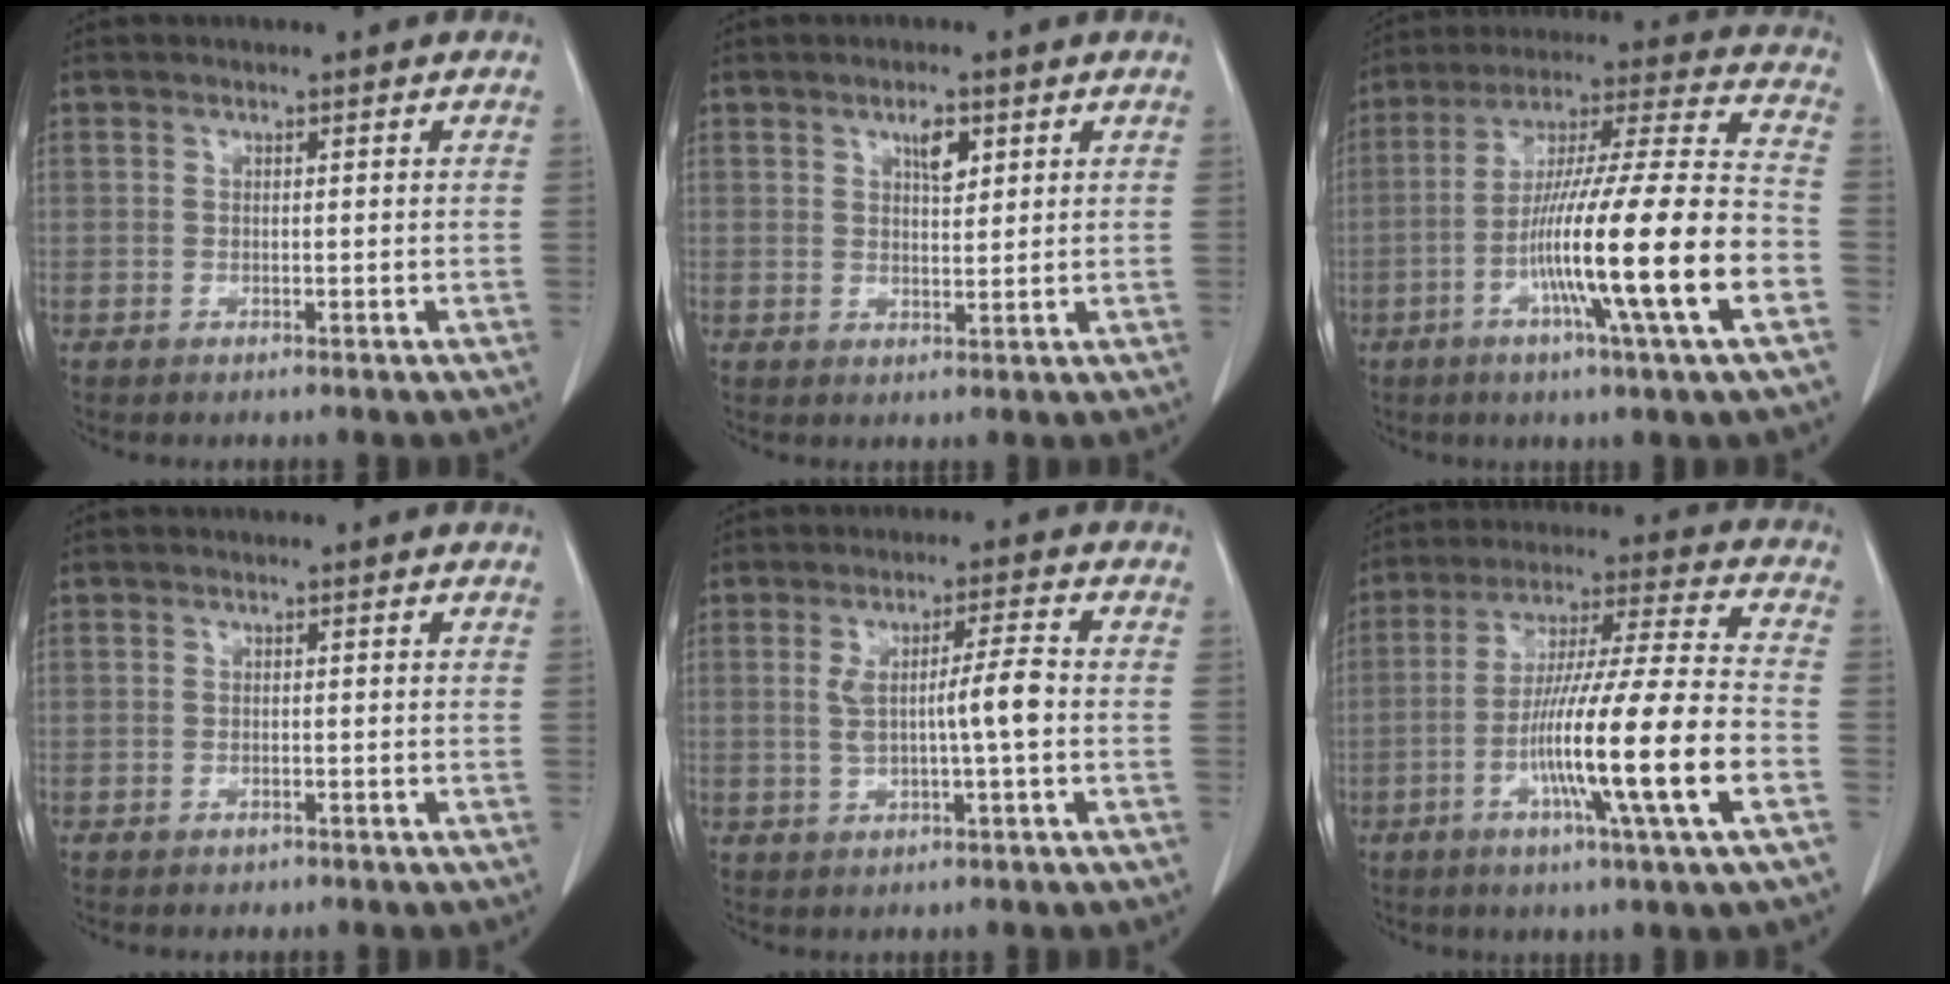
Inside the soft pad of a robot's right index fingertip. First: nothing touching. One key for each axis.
{"total": 3.2, "fx": 1.6, "fy": 1.1, "fz": 2.5, "tx": -0.043, "ty": -0.002, "tz": 0.028}
{"total": 21.0, "fx": -6.7, "fy": -0.4, "fz": 19.9, "tx": -0.330, "ty": -0.012, "tz": -0.120}
{"total": 0.7, "fx": -0.6, "fy": 0.4, "fz": 0.2, "tx": -0.007, "ty": 0.000, "tz": -0.008}
{"total": 5.8, "fx": -0.2, "fy": 0.0, "fz": 5.8, "tx": -0.098, "ty": 0.009, "tz": 0.003}
{"total": 17.5, "fx": -5.7, "fy": -0.9, "fz": 16.6, "tx": -0.297, "ty": -0.011, "tz": -0.101}